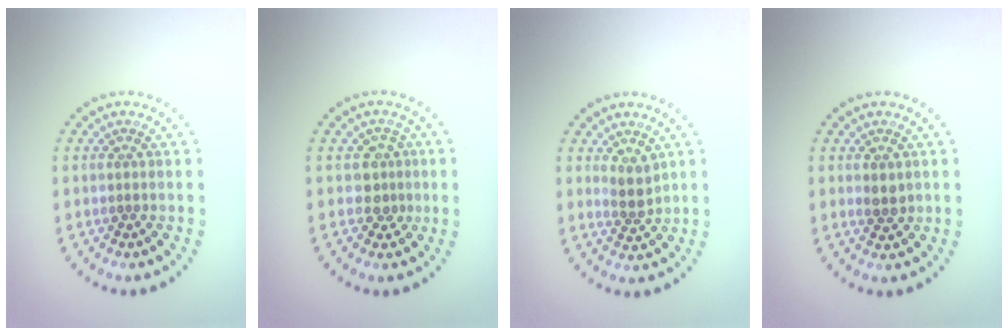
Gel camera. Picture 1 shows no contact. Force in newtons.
{"total": 2.0, "press": 1.6, "slide": 1.2}
{"total": 1.8, "press": 1.4, "slide": 1.1}
{"total": 1.3, "press": 1.3, "slide": 0.3}